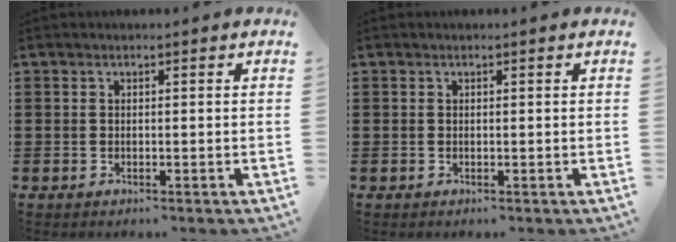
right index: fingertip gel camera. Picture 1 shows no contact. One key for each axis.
{"total": 0.0}